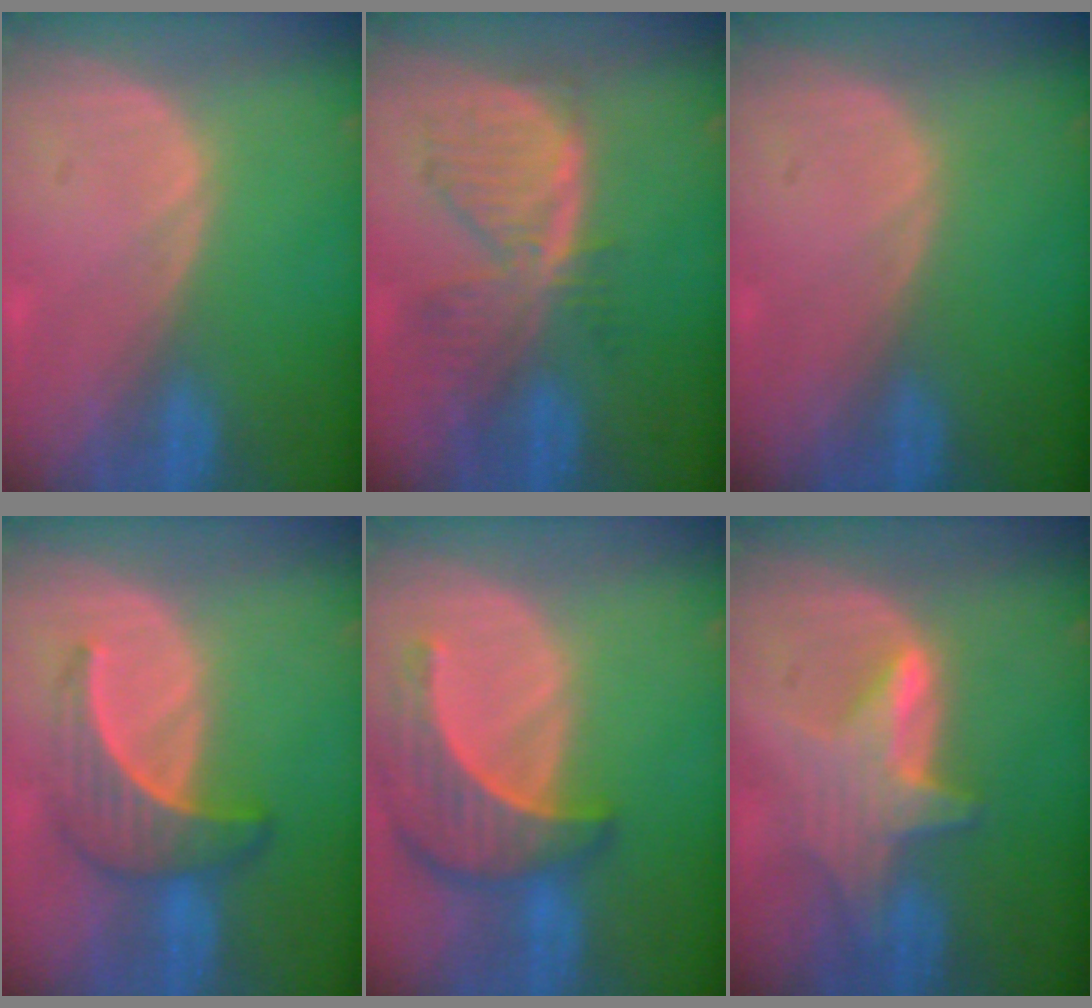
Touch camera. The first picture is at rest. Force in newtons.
{"total": 8.0, "press": 7.0, "slide": 3.9}
{"total": 0.0}
{"total": 6.2, "press": 6.0, "slide": 1.8}
{"total": 8.1, "press": 7.6, "slide": 2.8}
{"total": 6.8, "press": 6.4, "slide": 2.1}